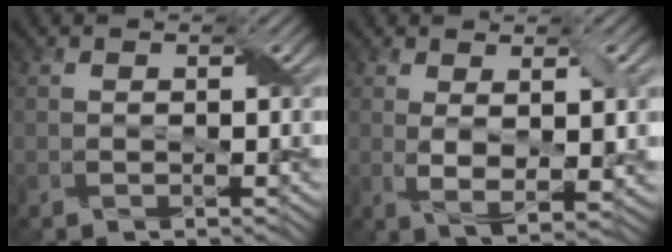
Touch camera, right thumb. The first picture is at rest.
{"total": 5.4, "force": [1.1, 1.5, 5.0], "torque": [-0.097, -0.009, 0.024]}